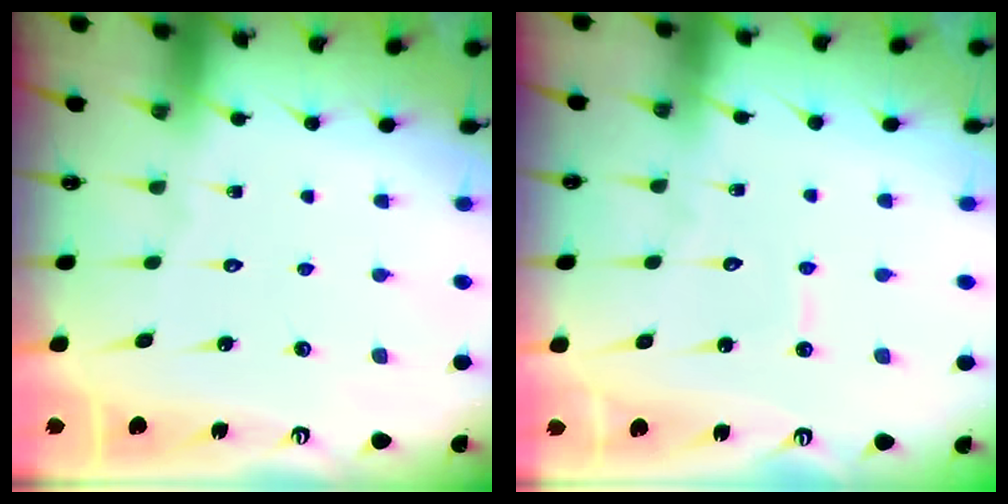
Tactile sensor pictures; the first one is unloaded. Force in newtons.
{"total": 2.8, "press": 2.8, "slide": 0.3}